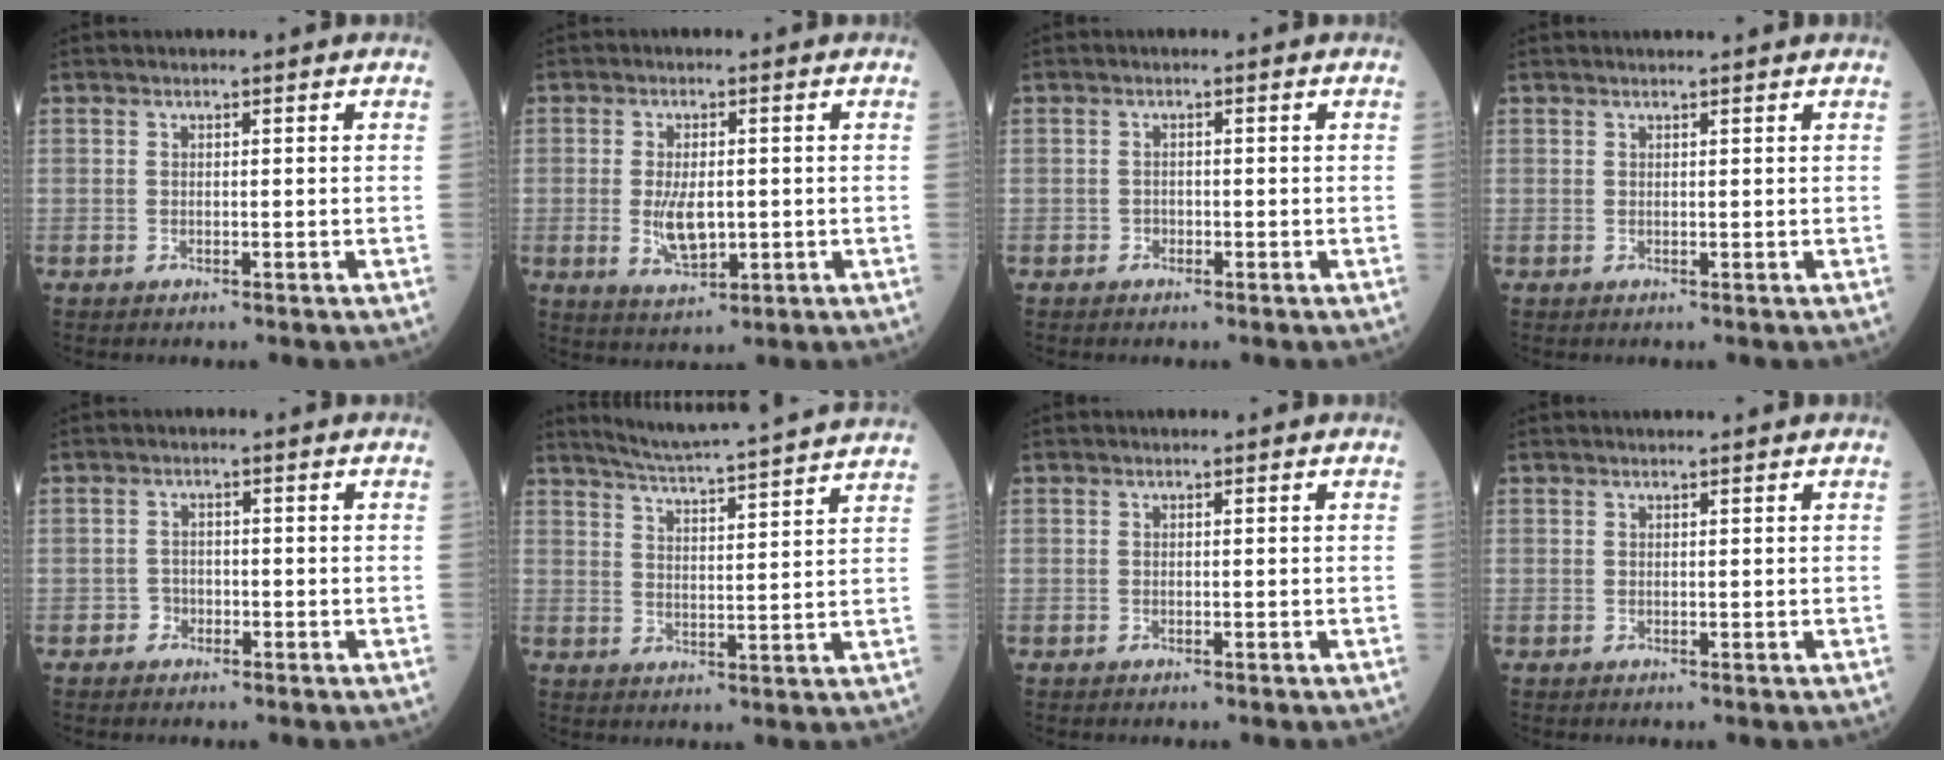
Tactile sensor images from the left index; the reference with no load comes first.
{"total": 5.6, "force": [-0.7, 2.5, 5.0], "torque": [-0.100, -0.011, -0.006]}
{"total": 0.9, "force": [-0.6, 0.6, 0.1], "torque": [0.000, 0.002, -0.014]}
{"total": 2.4, "force": [2.2, -0.2, 0.8], "torque": [-0.009, 0.013, 0.029]}
{"total": 1.6, "force": [-1.0, 1.2, 0.2], "torque": [0.002, 0.005, -0.021]}
{"total": 17.9, "force": [16.6, -1.2, 6.5], "torque": [-0.117, -0.021, 0.221]}
{"total": 0.0}
{"total": 1.5, "force": [1.4, -0.2, 0.5], "torque": [-0.006, 0.011, 0.023]}